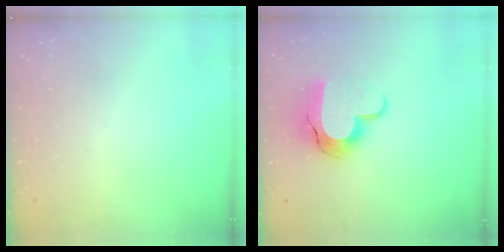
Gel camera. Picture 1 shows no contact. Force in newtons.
{"total": 12.9, "press": 12.9, "slide": 0.9}